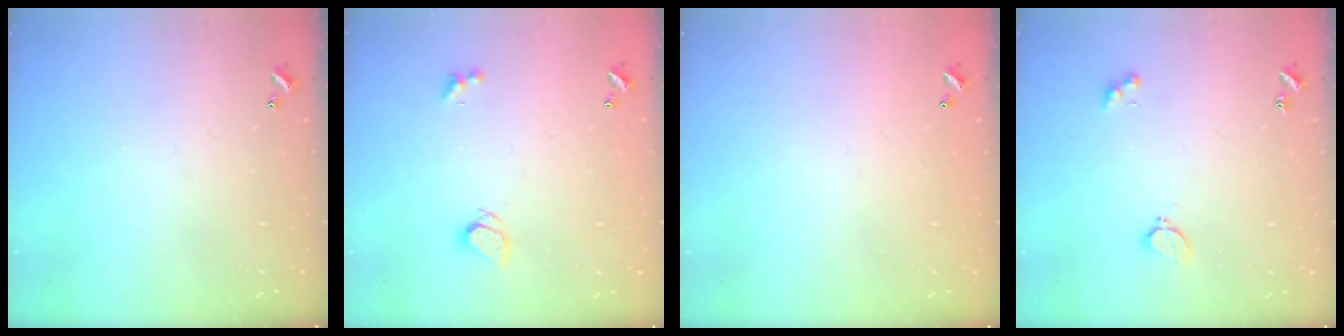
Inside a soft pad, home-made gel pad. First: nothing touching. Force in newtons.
{"total": 2.3, "press": 2.2, "slide": 0.7}
{"total": 2.9, "press": 2.9, "slide": 0.1}
{"total": 2.0, "press": 1.9, "slide": 0.5}